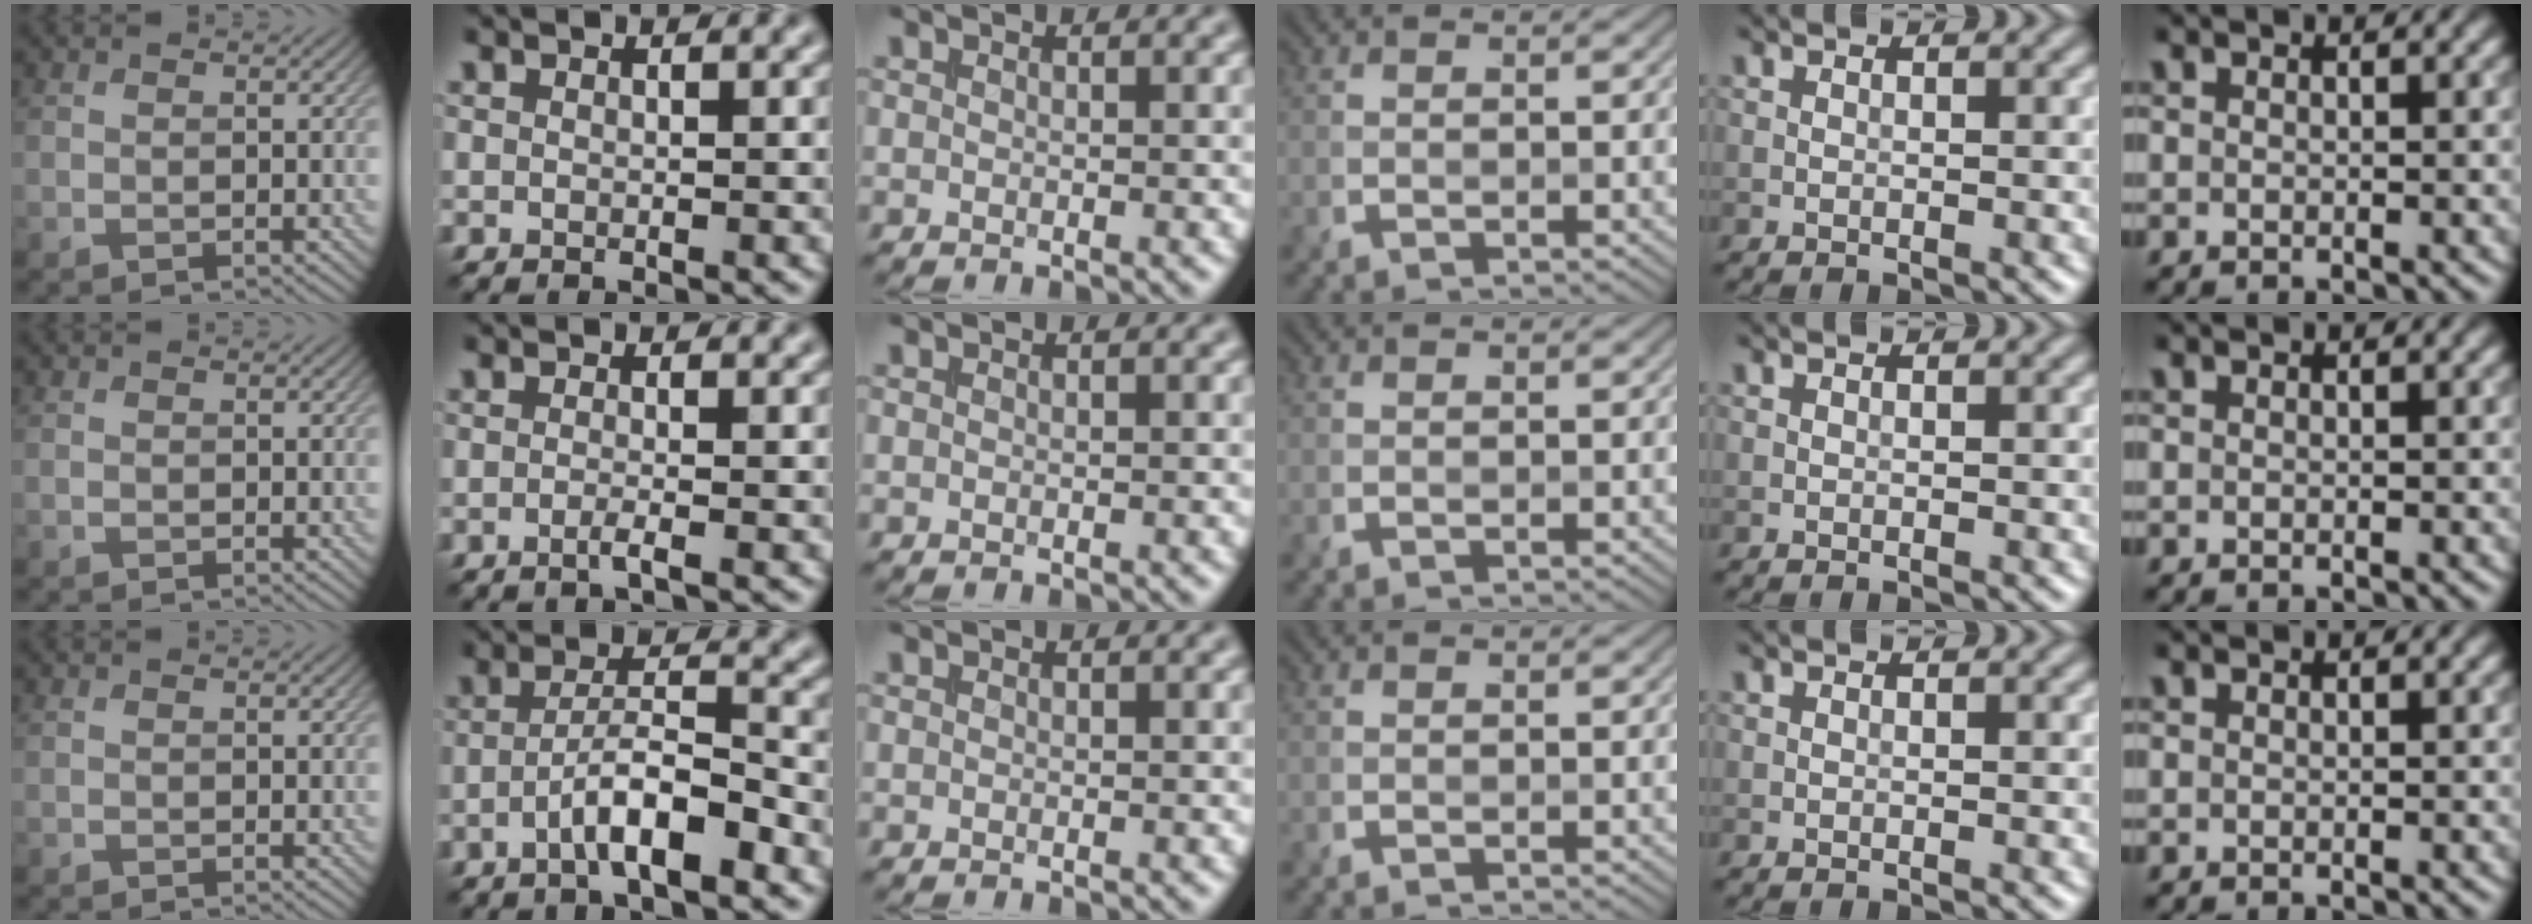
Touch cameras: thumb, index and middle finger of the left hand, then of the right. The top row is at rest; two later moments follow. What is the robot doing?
{"motion": "insert", "object": "coin"}